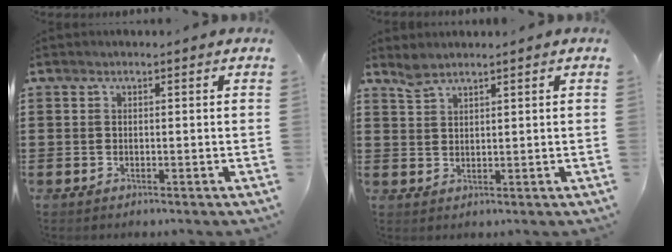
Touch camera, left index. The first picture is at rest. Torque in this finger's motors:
{"motor_torque": [-0.84, 0.96, -0.02, -0.01]}